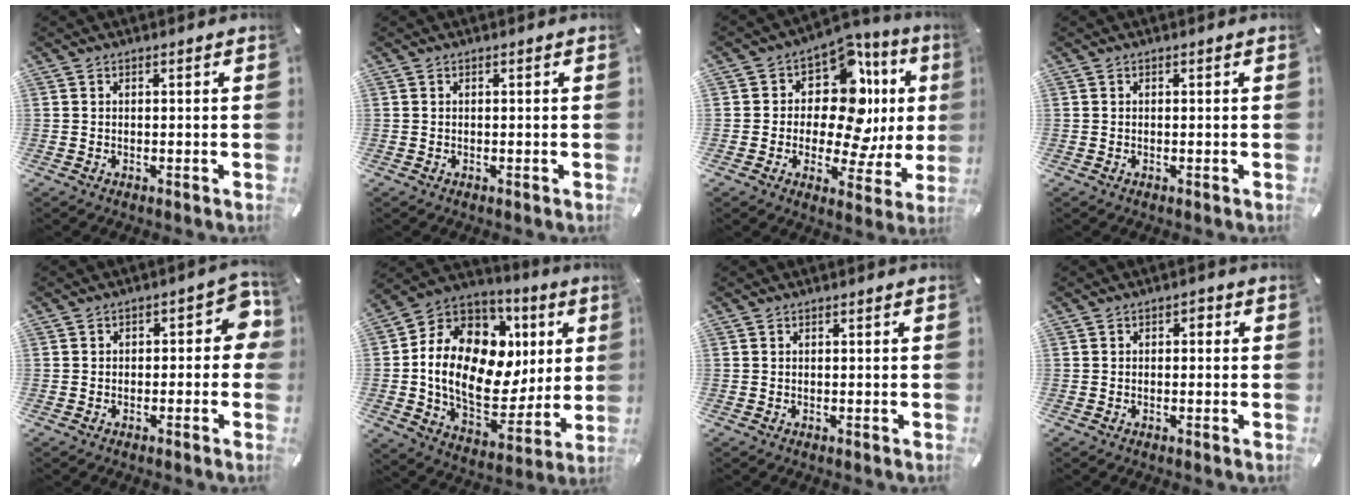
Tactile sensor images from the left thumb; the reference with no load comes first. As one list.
[{"total": 0.0}, {"total": 15.2, "force": [4.2, 9.2, 11.3], "torque": [-0.168, -0.054, 0.067]}, {"total": 0.0}, {"total": 7.0, "force": [-0.2, 4.1, 5.7], "torque": [-0.069, 0.009, -0.008]}, {"total": 19.0, "force": [1.9, 13.8, 13.0], "torque": [-0.246, -0.036, 0.032]}, {"total": 0.0}, {"total": 1.4, "force": [-0.4, 1.1, 0.9], "torque": [-0.009, 0.004, -0.013]}]